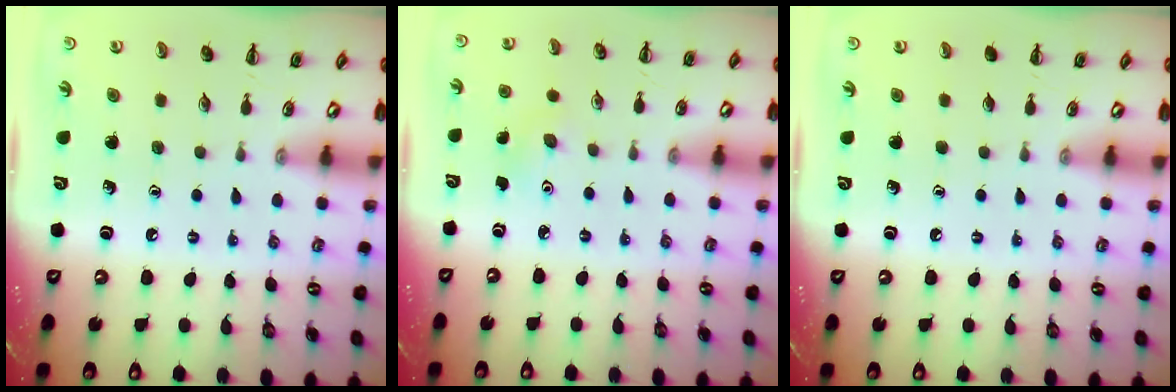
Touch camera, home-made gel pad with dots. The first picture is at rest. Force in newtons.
{"total": 4.1, "press": 3.9, "slide": 1.2}
{"total": 0.0}